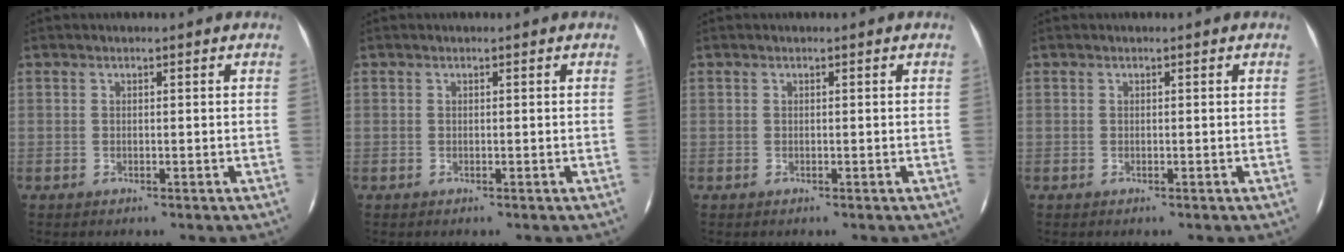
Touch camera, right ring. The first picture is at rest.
{"total": 0.0}
{"total": 0.0}
{"total": 0.0}